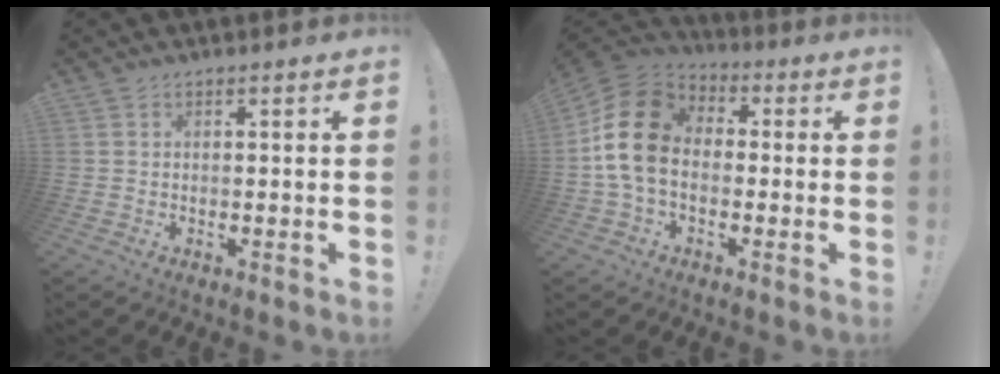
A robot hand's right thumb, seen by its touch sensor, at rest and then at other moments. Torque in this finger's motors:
{"motor_torque": [1.93, 2.31, 1.56, -0.45, 0.49]}